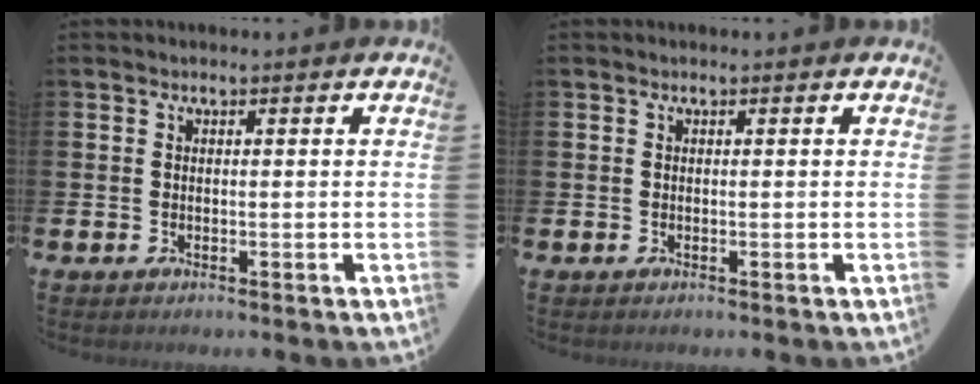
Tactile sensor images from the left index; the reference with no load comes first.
{"total": 0.0}